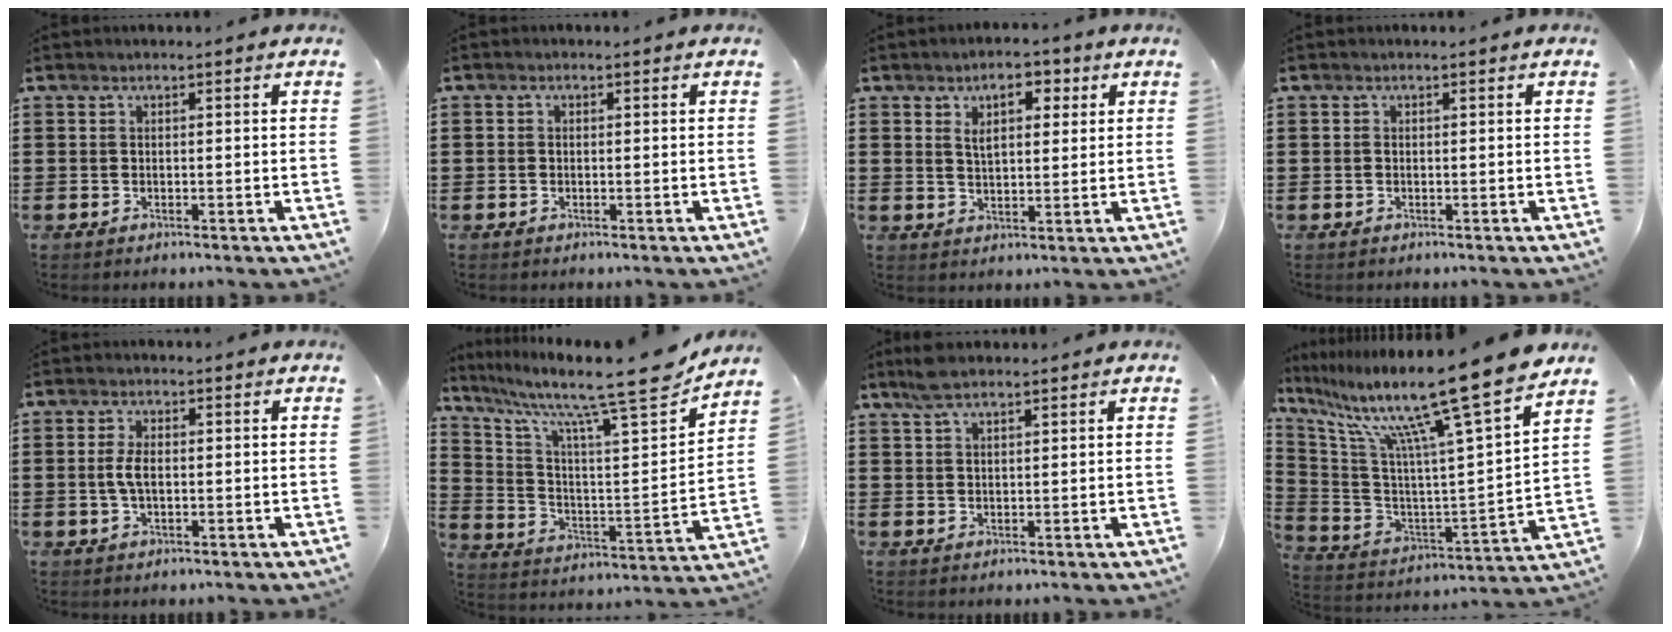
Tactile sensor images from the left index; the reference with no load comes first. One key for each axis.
{"total": 0.6, "fx": -0.3, "fy": 0.5, "fz": 0.4, "tx": -0.009, "ty": 0.001, "tz": -0.005}
{"total": 5.4, "fx": 2.7, "fy": 3.0, "fz": 3.6, "tx": -0.059, "ty": 0.004, "tz": 0.038}
{"total": 0.0}
{"total": 3.5, "fx": 0.0, "fy": 1.6, "fz": 3.1, "tx": -0.077, "ty": -0.001, "tz": -0.005}
{"total": 14.2, "fx": 11.5, "fy": 1.1, "fz": 8.2, "tx": -0.160, "ty": -0.083, "tz": 0.177}
{"total": 3.4, "fx": 2.5, "fy": 1.0, "fz": 2.0, "tx": -0.045, "ty": 0.004, "tz": 0.048}
{"total": 16.0, "fx": 12.3, "fy": -0.7, "fz": 10.2, "tx": -0.203, "ty": -0.089, "tz": 0.184}